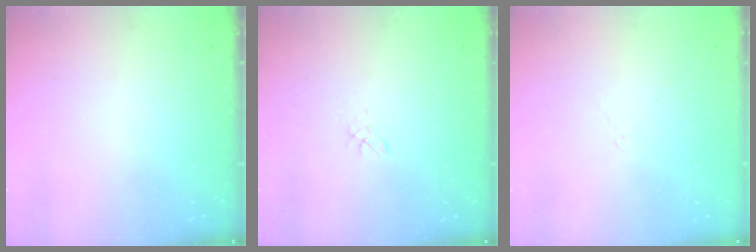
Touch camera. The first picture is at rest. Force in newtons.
{"total": 3.0, "press": 3.0, "slide": 0.2}
{"total": 2.6, "press": 2.5, "slide": 0.6}